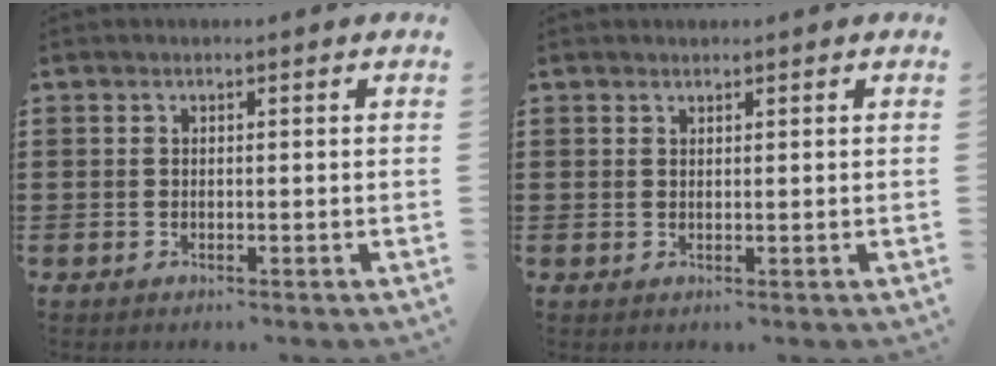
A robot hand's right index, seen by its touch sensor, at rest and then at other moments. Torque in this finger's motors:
{"motor_torque": [-0.11, -0.01, -0.02, -0.01]}